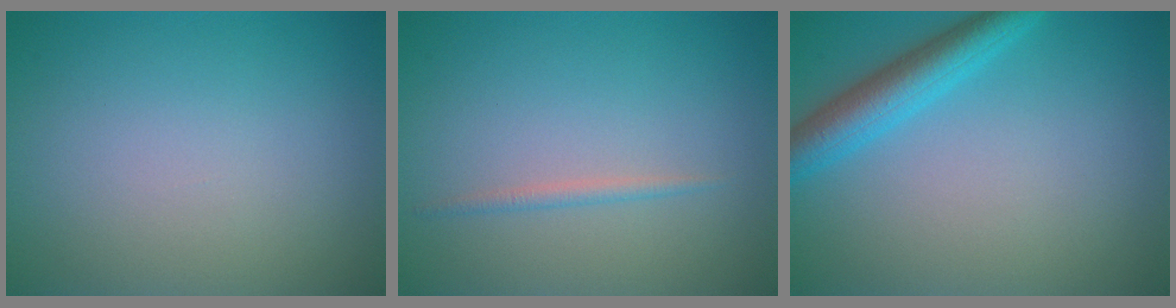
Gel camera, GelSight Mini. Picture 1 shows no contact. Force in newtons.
{"total": 0.9, "press": 0.9, "slide": 0.0}
{"total": 4.2, "press": 4.2, "slide": 0.3}